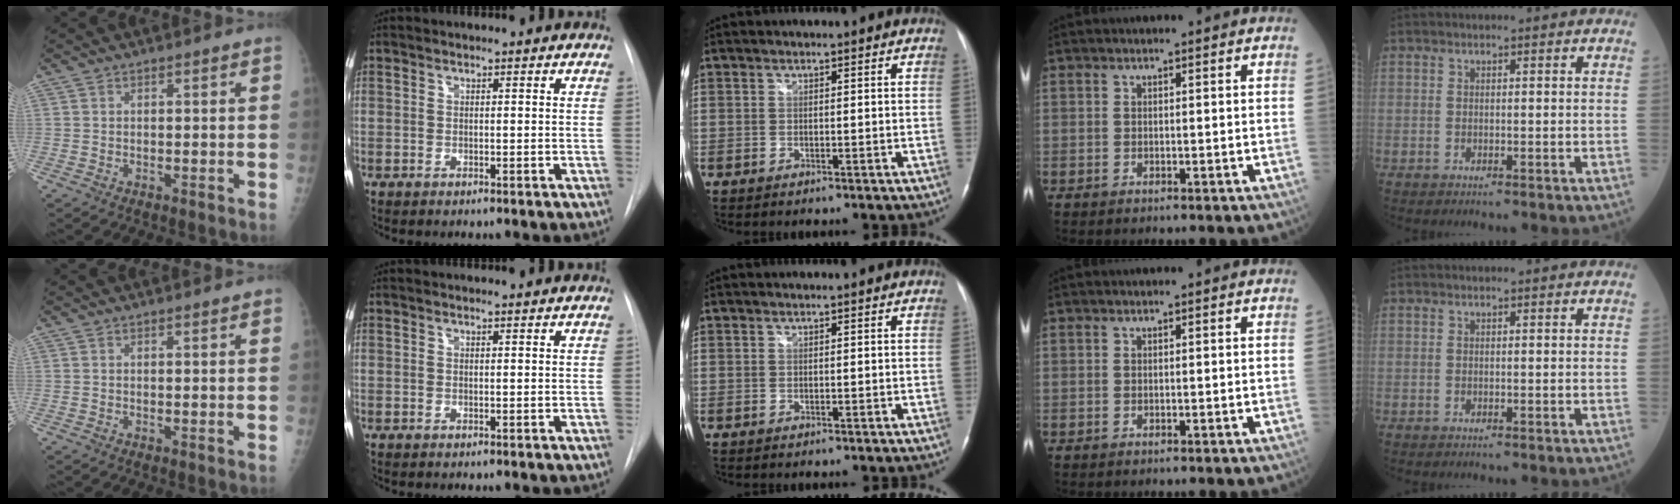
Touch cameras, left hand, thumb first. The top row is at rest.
{"thumb": {"total": 1.0, "force": [0.8, 0.2, 0.7], "torque": [-0.007, 0.001, 0.009]}, "index": {"total": 1.3, "force": [1.3, 0.0, 0.1], "torque": [-0.009, 0.007, 0.017]}}